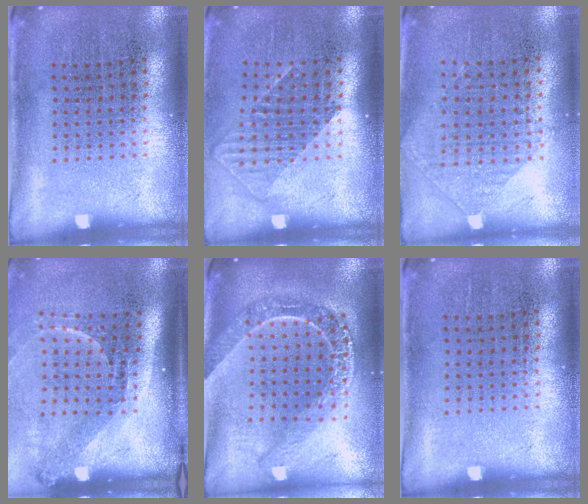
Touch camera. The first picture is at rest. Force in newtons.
{"total": 1.3, "press": 0.9, "slide": 0.9}
{"total": 0.9, "press": 0.8, "slide": 0.3}
{"total": 2.2, "press": 1.4, "slide": 1.7}
{"total": 2.1, "press": 1.9, "slide": 1.0}
{"total": 0.0}